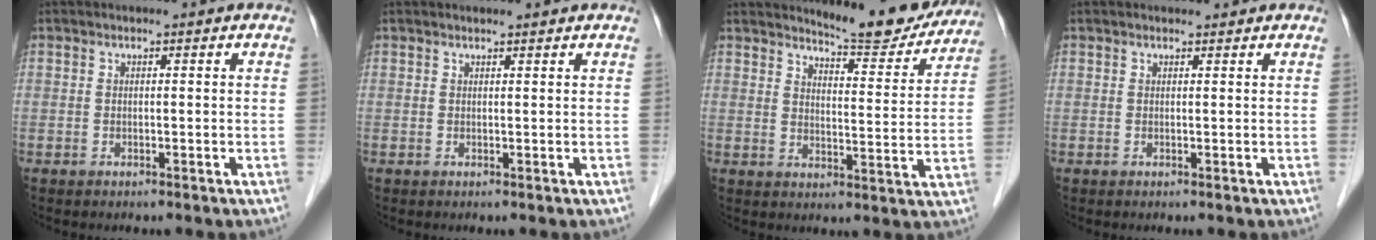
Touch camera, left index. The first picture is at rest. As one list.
[{"total": 1.4, "force": [1.4, 0.1, 0.3], "torque": [-0.009, 0.007, 0.020]}, {"total": 10.8, "force": [10.4, 1.5, 2.5], "torque": [-0.030, -0.022, 0.130]}, {"total": 1.0, "force": [1.0, 0.2, 0.0], "torque": [-0.010, 0.007, 0.015]}]